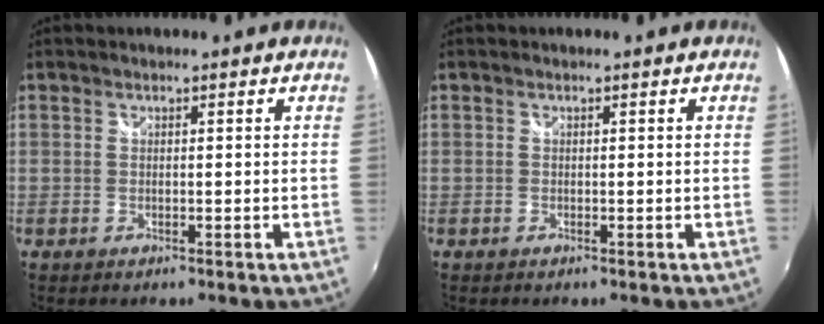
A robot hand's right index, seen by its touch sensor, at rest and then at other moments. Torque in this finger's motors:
{"motor_torque": [0.09, 0.08, -0.01, 0.00]}